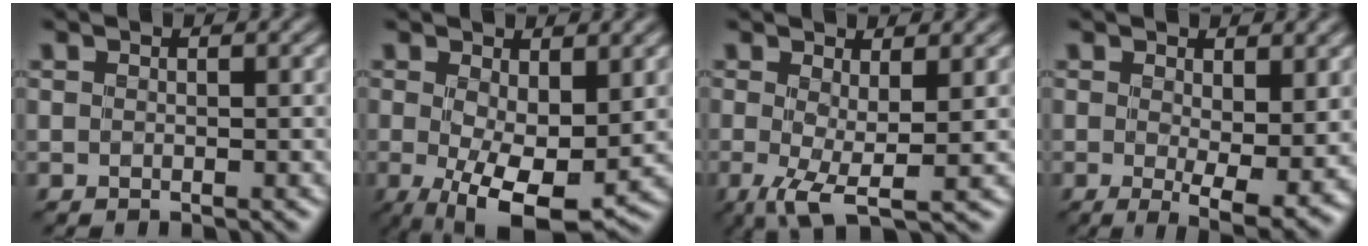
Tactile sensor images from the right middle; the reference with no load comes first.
{"total": 8.2, "force": [-1.0, 3.4, 7.4], "torque": [-0.124, -0.016, -0.013]}
{"total": 4.3, "force": [-0.4, 1.1, 4.1], "torque": [-0.077, -0.010, -0.009]}
{"total": 5.7, "force": [0.5, 1.8, 5.4], "torque": [-0.082, -0.020, 0.013]}